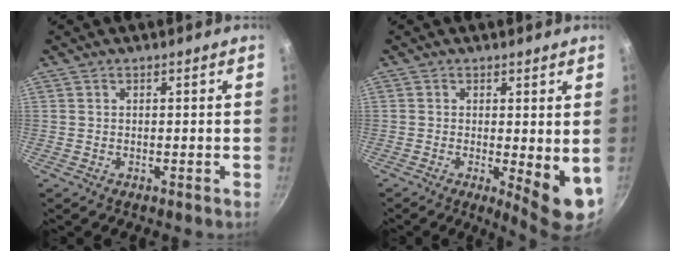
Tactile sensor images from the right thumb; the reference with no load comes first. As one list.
[{"total": 7.5, "force": [-0.7, 2.2, 7.1], "torque": [-0.088, -0.012, -0.003]}]